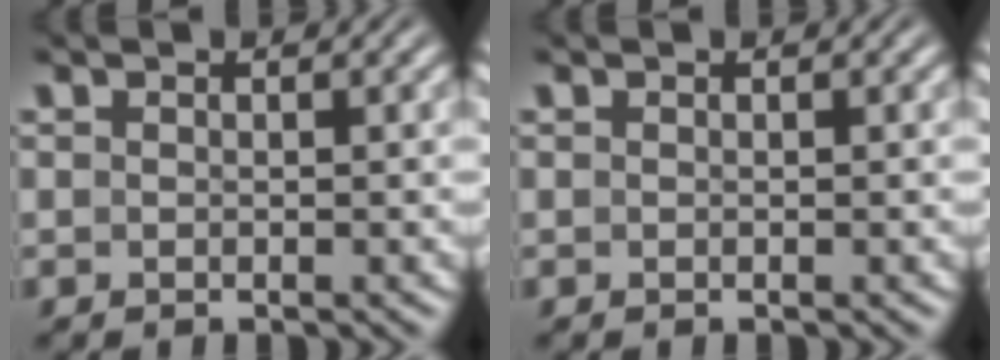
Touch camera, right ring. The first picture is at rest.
{"total": 0.0}